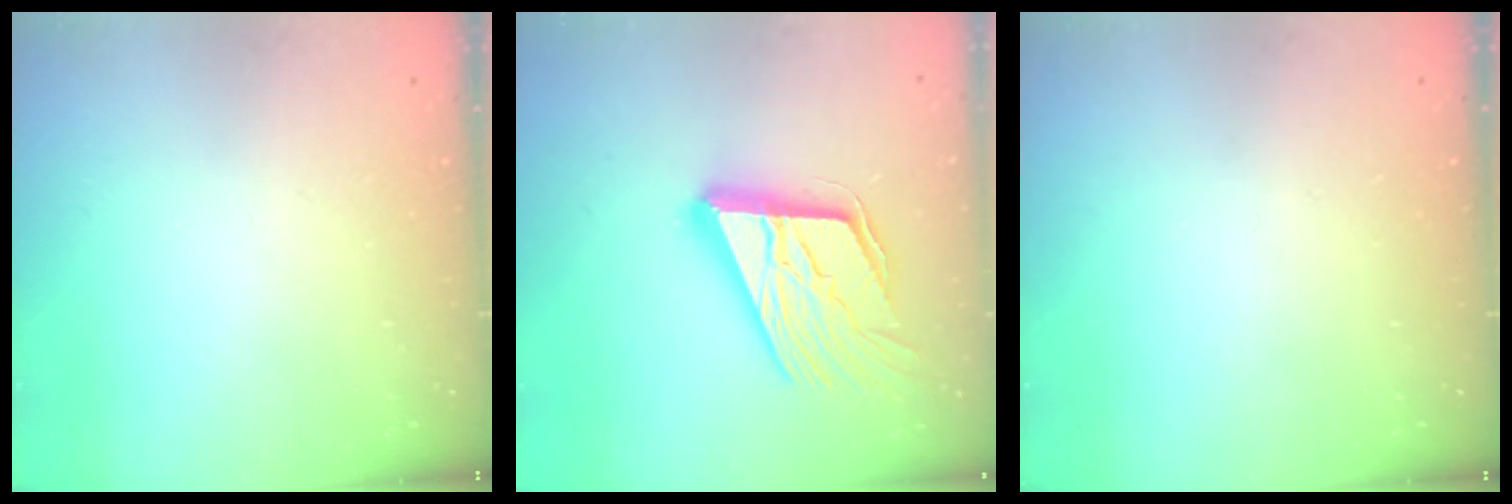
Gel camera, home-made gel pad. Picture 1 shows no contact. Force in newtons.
{"total": 23.6, "press": 23.1, "slide": 4.9}
{"total": 0.0}